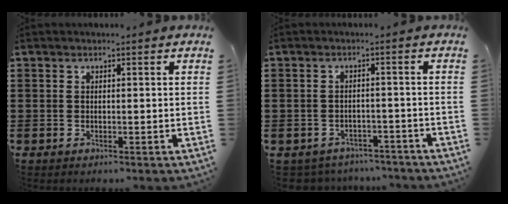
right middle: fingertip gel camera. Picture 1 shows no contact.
{"total": 2.4, "force": [-2.4, 0.5, -0.3], "torque": [-0.004, 0.002, -0.054]}